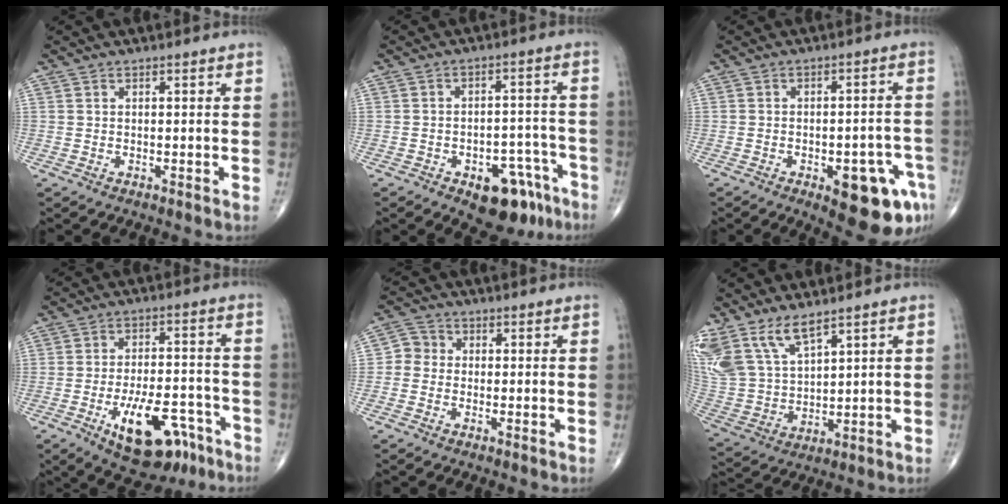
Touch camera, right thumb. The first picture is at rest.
{"total": 11.7, "force": [-6.8, 6.2, 7.1], "torque": [-0.057, 0.054, -0.086]}
{"total": 12.9, "force": [-6.0, 5.0, 10.3], "torque": [-0.097, 0.032, -0.064]}
{"total": 15.4, "force": [-7.7, 7.1, 11.3], "torque": [-0.150, 0.040, -0.106]}
{"total": 3.4, "force": [-0.4, 3.2, 1.2], "torque": [-0.003, 0.007, -0.022]}
{"total": 13.4, "force": [9.2, 5.6, 7.9], "torque": [-0.162, -0.035, 0.201]}